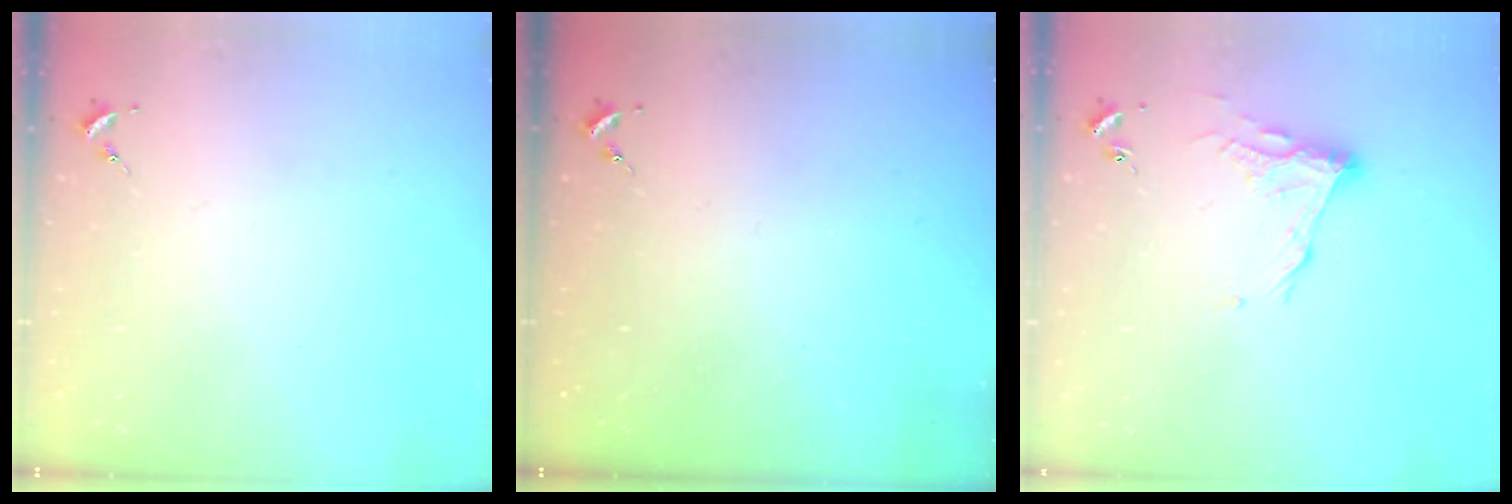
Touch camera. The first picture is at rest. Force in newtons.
{"total": 0.0}
{"total": 11.0, "press": 11.0, "slide": 0.6}